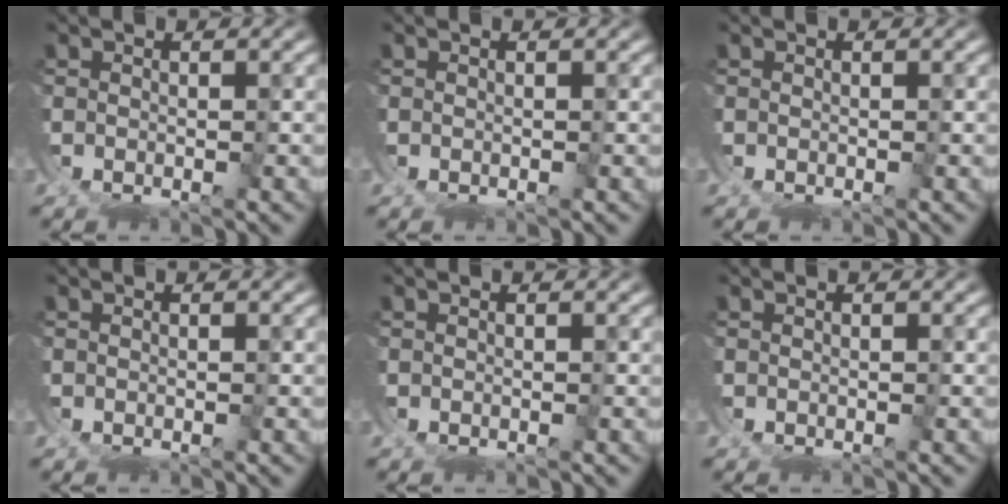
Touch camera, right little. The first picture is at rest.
{"total": 0.0}
{"total": 0.0}
{"total": 0.0}
{"total": 0.0}
{"total": 0.0}